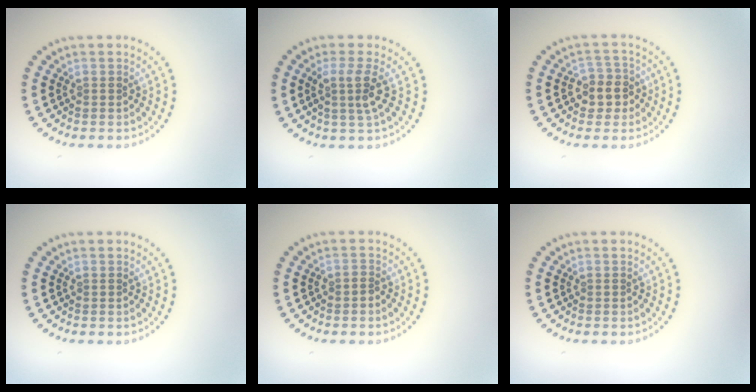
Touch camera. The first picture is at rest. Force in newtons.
{"total": 2.6, "press": 2.0, "slide": 1.7}
{"total": 2.8, "press": 2.5, "slide": 1.2}
{"total": 0.0}
{"total": 0.6, "press": 0.3, "slide": 0.5}
{"total": 0.0}